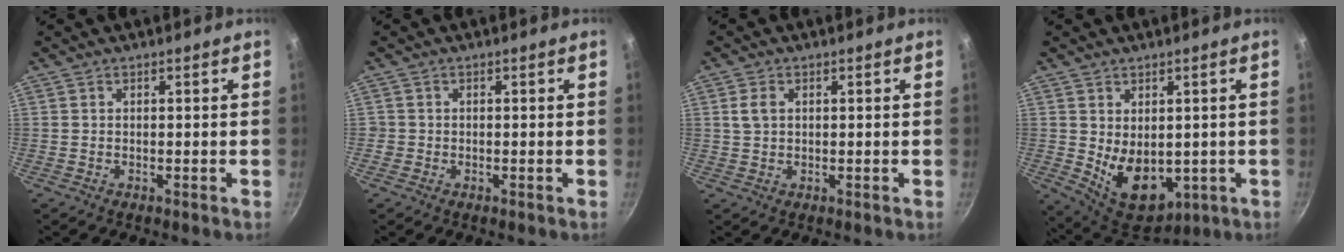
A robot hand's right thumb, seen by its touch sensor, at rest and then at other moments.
{"total": 1.1, "force": [-0.3, 1.0, 0.2], "torque": [-0.001, 0.002, -0.006]}
{"total": 2.9, "force": [0.7, 2.0, 1.9], "torque": [-0.031, 0.003, 0.013]}
{"total": 11.5, "force": [-0.6, 7.8, 8.5], "torque": [-0.102, -0.025, 0.018]}